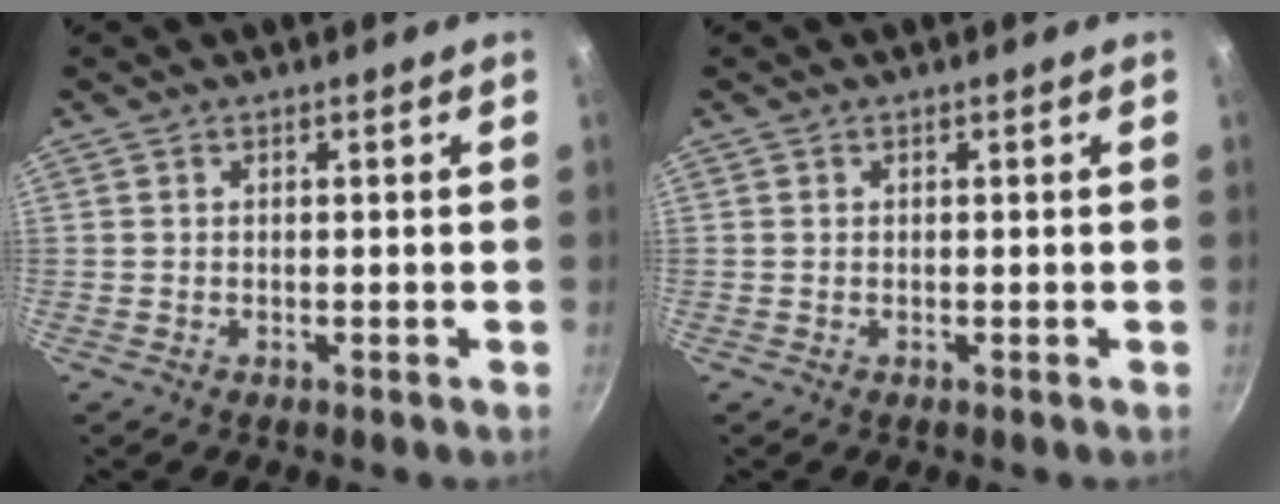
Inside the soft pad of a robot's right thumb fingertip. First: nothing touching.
{"total": 0.0}